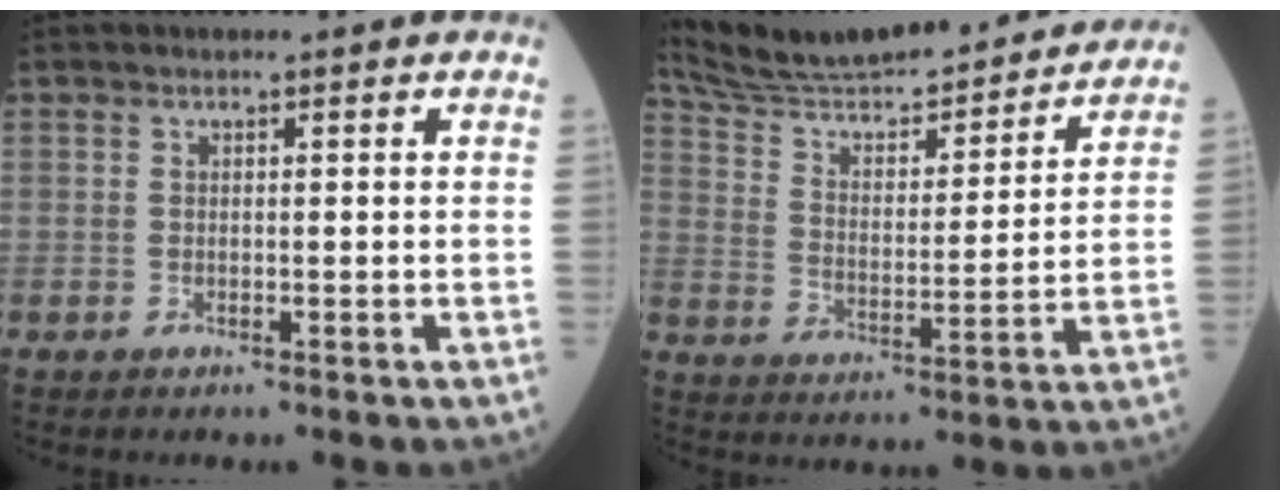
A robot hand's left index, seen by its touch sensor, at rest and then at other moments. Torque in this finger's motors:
{"motor_torque": [0.97, -1.16, 0.13, 0.04]}